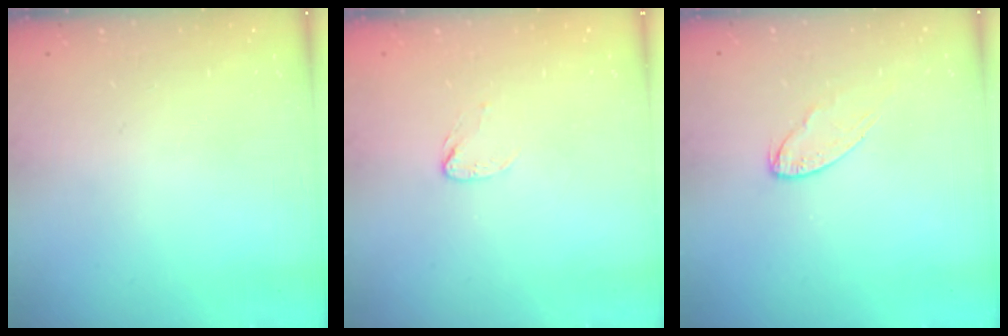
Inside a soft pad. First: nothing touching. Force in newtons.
{"total": 2.7, "press": 2.7, "slide": 0.2}
{"total": 6.1, "press": 6.0, "slide": 0.6}